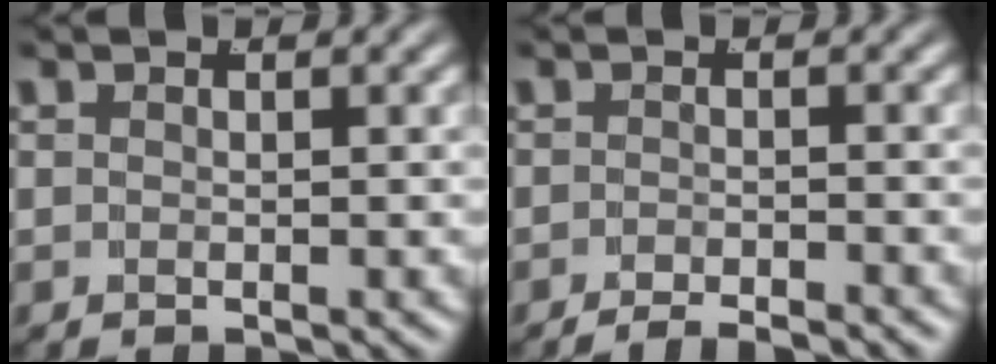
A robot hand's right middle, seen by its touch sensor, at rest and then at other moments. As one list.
[{"total": 2.6, "force": [-2.5, 0.0, 0.6], "torque": [-0.008, -0.005, -0.042]}]